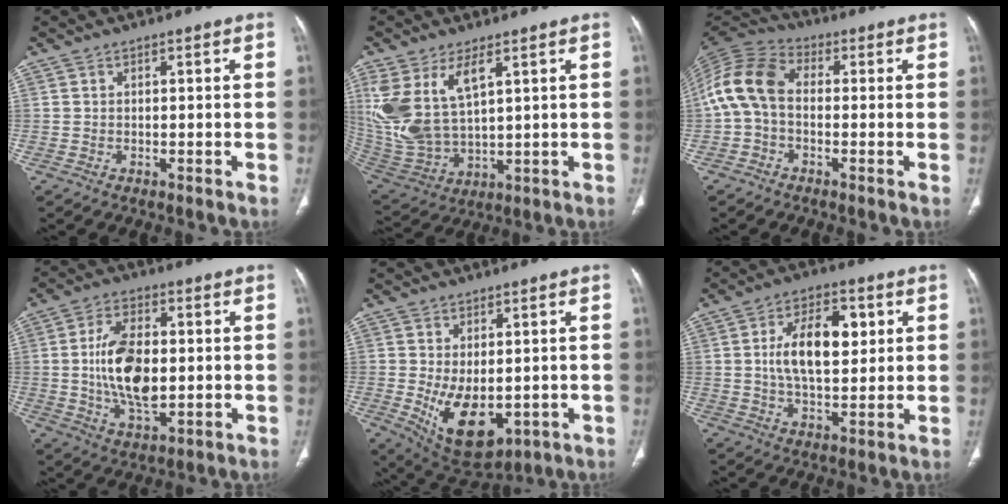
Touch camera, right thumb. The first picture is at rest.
{"total": 15.0, "force": [6.0, 7.4, 11.6], "torque": [-0.247, -0.022, 0.140]}
{"total": 10.8, "force": [-0.3, 7.4, 7.8], "torque": [-0.156, 0.028, -0.021]}
{"total": 13.3, "force": [0.0, 7.0, 11.2], "torque": [-0.201, -0.003, 0.005]}
{"total": 11.4, "force": [-1.8, 6.6, 9.1], "torque": [-0.132, -0.016, -0.001]}
{"total": 12.6, "force": [2.4, 6.6, 10.5], "torque": [-0.158, 0.000, 0.042]}